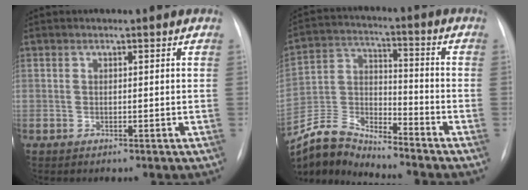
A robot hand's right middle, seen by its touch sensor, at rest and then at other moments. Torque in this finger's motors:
{"motor_torque": [-0.28, 0.00, -0.04, -0.01]}